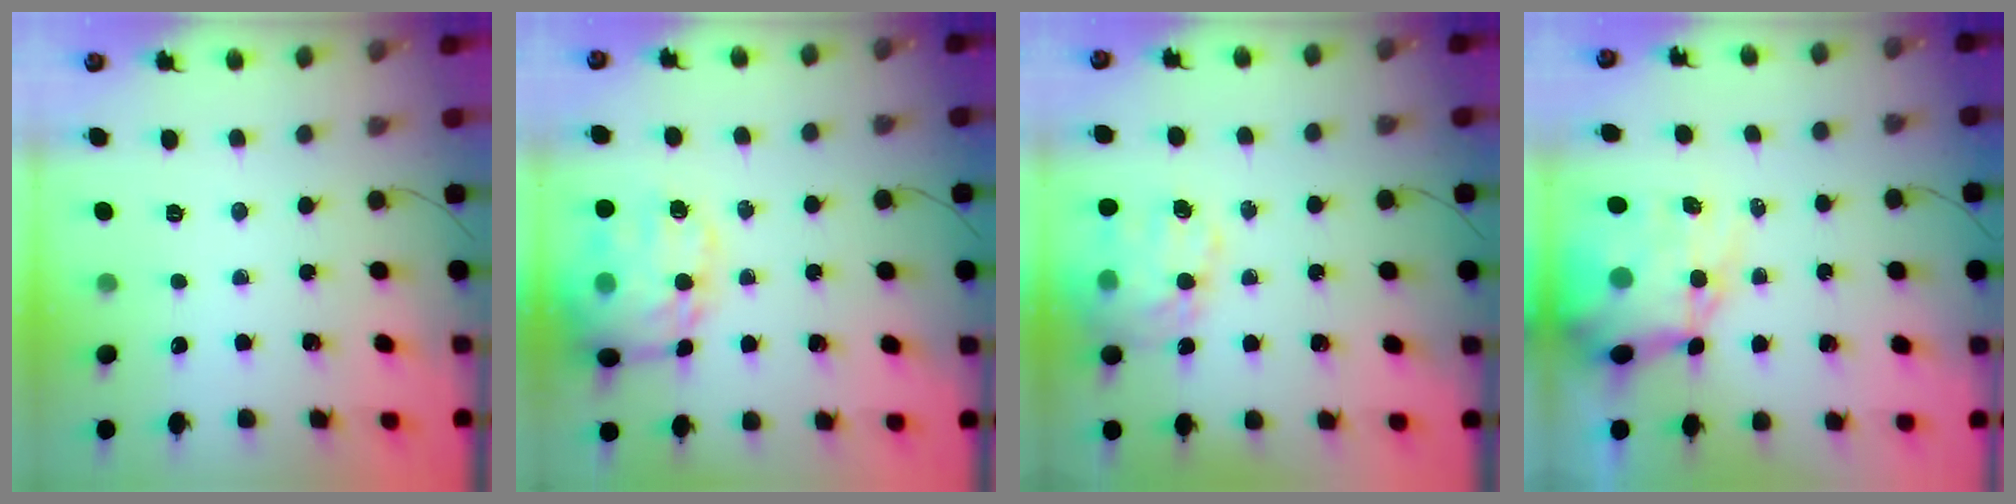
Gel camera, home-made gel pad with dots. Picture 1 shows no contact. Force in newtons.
{"total": 21.0, "press": 20.8, "slide": 2.8}
{"total": 19.4, "press": 19.1, "slide": 3.4}
{"total": 15.3, "press": 14.8, "slide": 3.8}